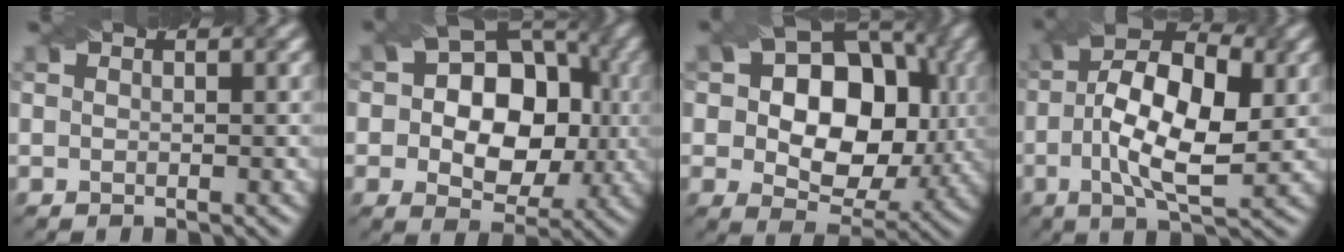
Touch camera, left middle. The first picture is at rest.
{"total": 10.7, "force": [0.4, 8.1, 7.1], "torque": [-0.080, 0.013, -0.003]}
{"total": 11.6, "force": [1.4, 8.4, 7.9], "torque": [-0.118, 0.004, 0.019]}
{"total": 10.1, "force": [-0.3, 4.5, 9.0], "torque": [-0.166, 0.007, -0.010]}